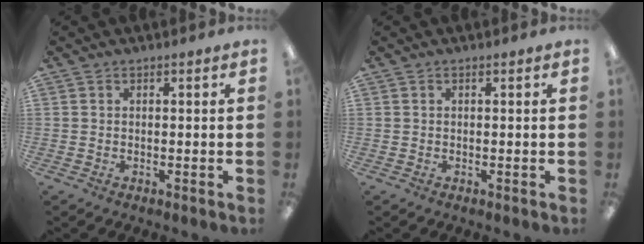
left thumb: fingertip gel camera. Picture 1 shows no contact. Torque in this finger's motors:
{"motor_torque": [-0.07, 0.07, 0.00, 0.00, 0.00]}